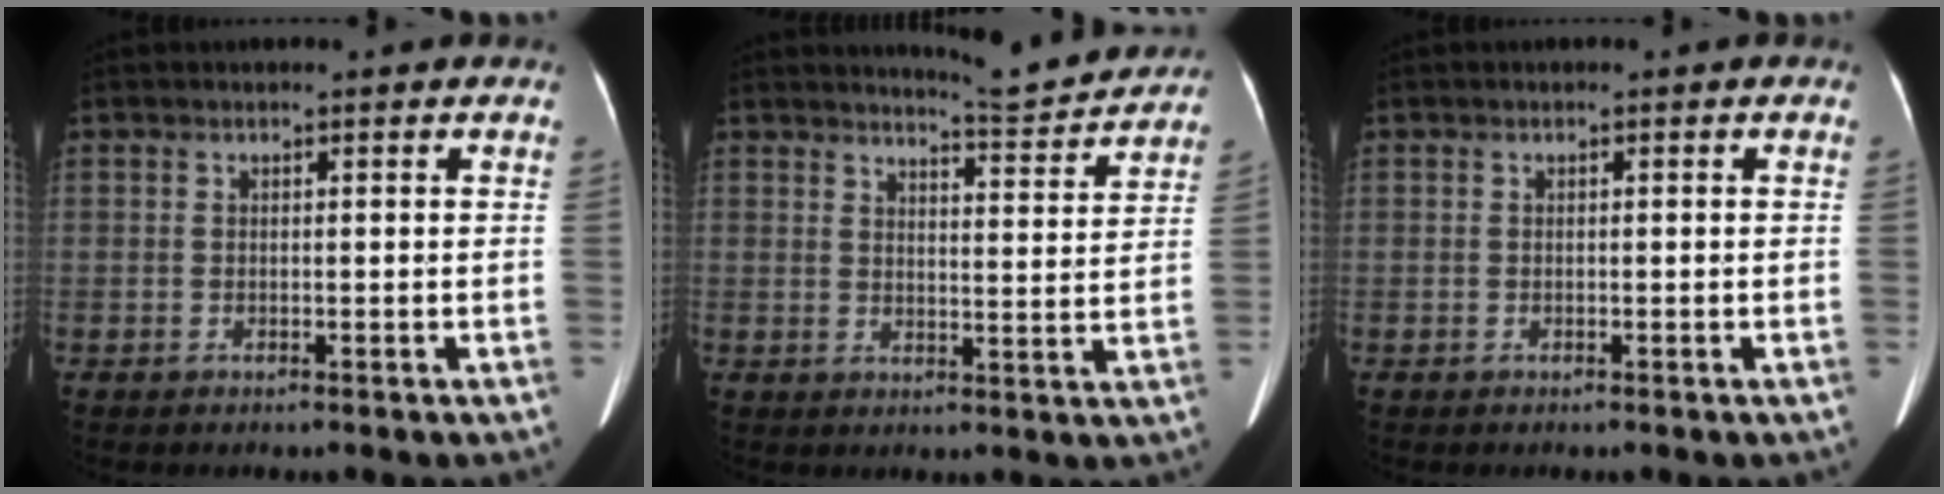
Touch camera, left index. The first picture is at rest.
{"total": 8.6, "force": [8.5, 0.0, 1.3], "torque": [-0.025, -0.015, 0.105]}
{"total": 0.0}